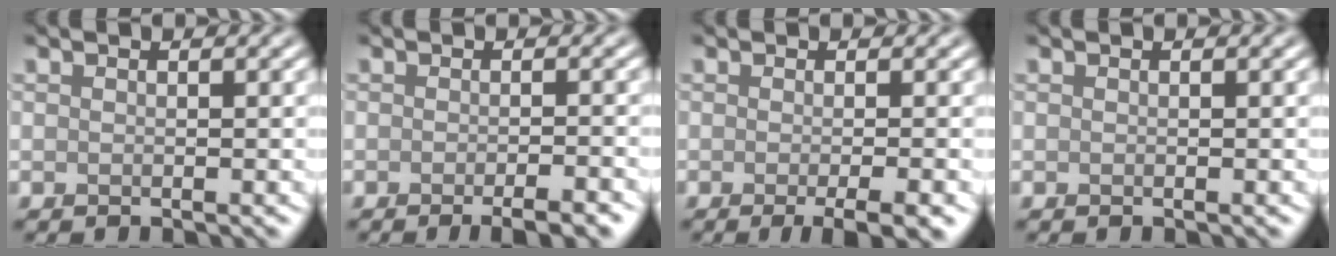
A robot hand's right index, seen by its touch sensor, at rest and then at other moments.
{"total": 3.8, "force": [-2.3, 0.8, 2.9], "torque": [-0.028, 0.004, -0.030]}
{"total": 4.0, "force": [-1.5, 0.9, 3.6], "torque": [-0.040, -0.004, -0.019]}
{"total": 0.0}